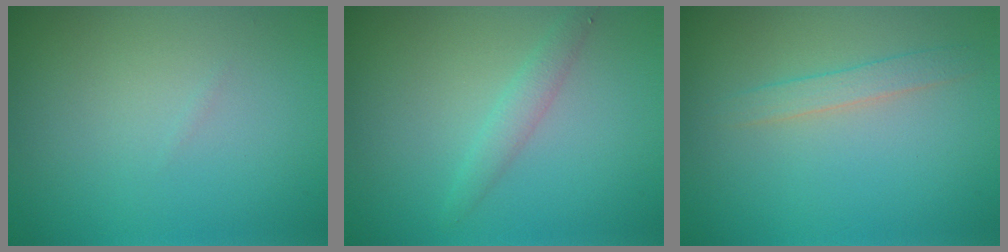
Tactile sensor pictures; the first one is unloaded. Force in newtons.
{"total": 1.6, "press": 1.6, "slide": 0.0}
{"total": 1.5, "press": 1.5, "slide": 0.0}